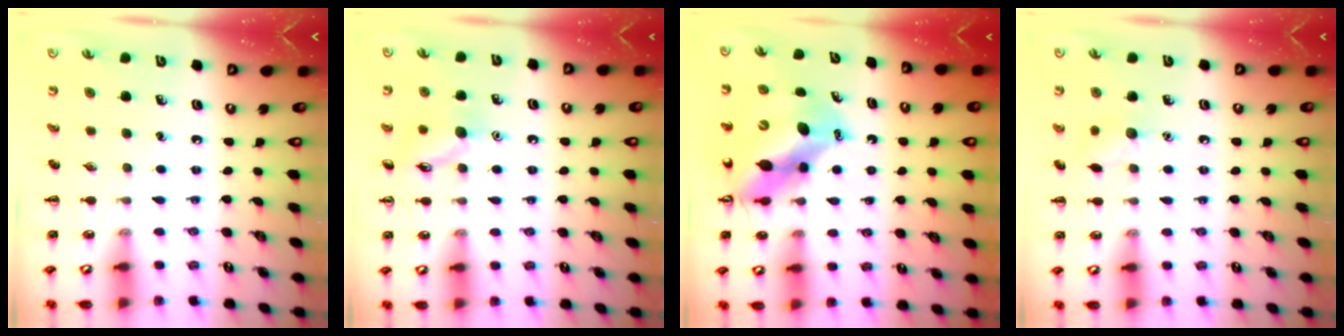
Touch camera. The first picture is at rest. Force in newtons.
{"total": 9.6, "press": 9.6, "slide": 0.6}
{"total": 12.7, "press": 12.1, "slide": 3.7}
{"total": 6.6, "press": 6.4, "slide": 1.6}